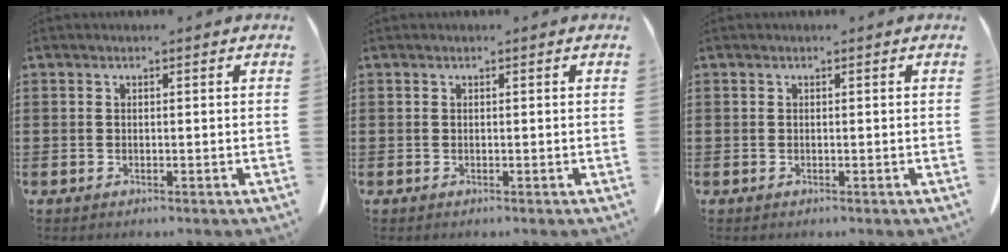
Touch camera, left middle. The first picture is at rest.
{"total": 0.0}
{"total": 0.0}